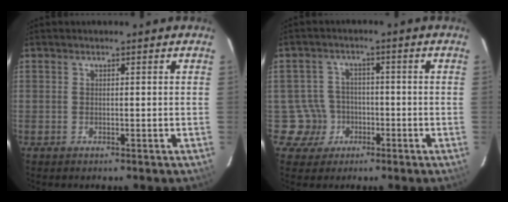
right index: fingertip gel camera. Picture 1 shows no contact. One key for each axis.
{"total": 5.6, "fx": -2.2, "fy": 5.2, "fz": -0.3, "tx": -0.002, "ty": 0.024, "tz": -0.035}